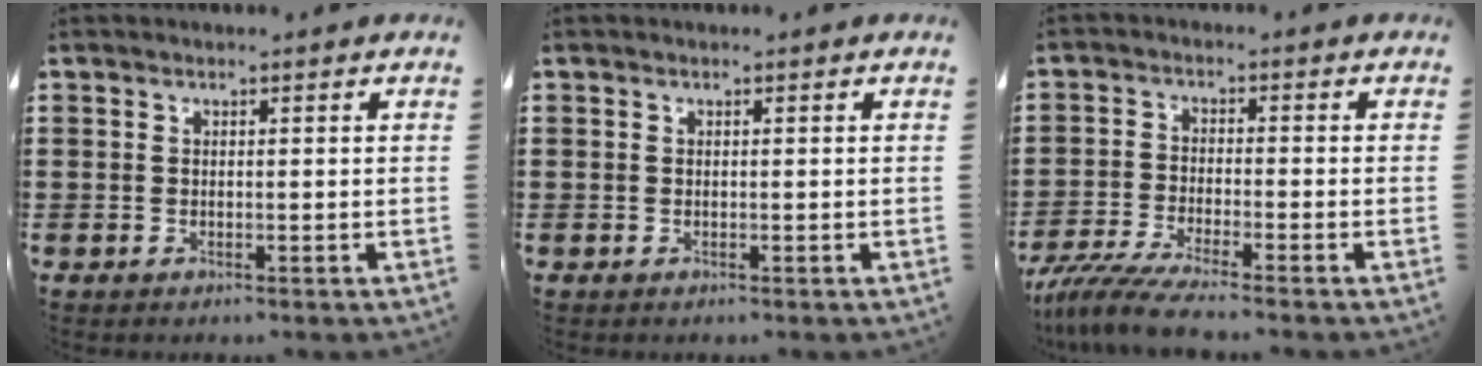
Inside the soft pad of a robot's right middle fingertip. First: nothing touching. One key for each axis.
{"total": 0.0}
{"total": 5.7, "fx": -5.2, "fy": -0.1, "fz": 2.4, "tx": -0.068, "ty": -0.023, "tz": -0.103}